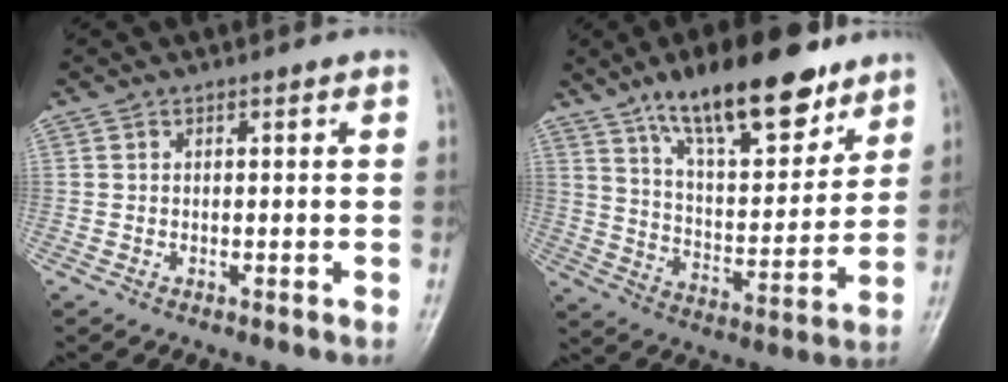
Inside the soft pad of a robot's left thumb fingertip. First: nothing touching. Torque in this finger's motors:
{"motor_torque": [0.96, 0.65, 1.49, -1.28, 0.34]}